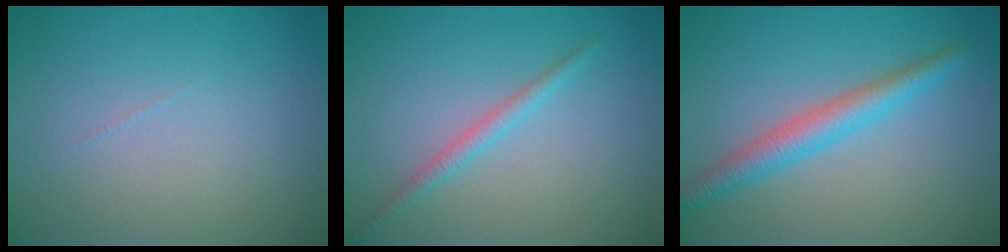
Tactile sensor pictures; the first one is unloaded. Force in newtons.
{"total": 1.6, "press": 1.6, "slide": 0.1}
{"total": 3.6, "press": 3.6, "slide": 0.2}